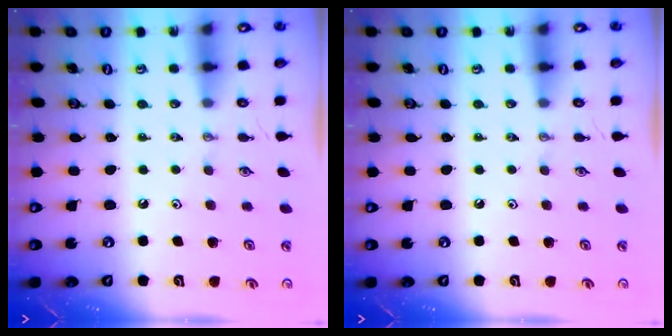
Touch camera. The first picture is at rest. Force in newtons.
{"total": 0.0}